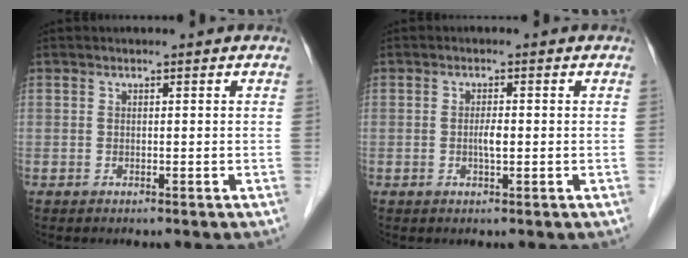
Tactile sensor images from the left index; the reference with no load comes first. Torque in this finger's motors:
{"motor_torque": [0.50, 0.40, 0.06, 0.03]}